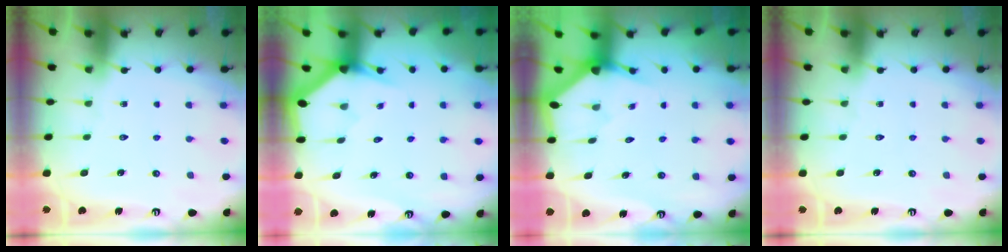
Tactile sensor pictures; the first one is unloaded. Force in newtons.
{"total": 3.1, "press": 3.1, "slide": 0.2}
{"total": 2.6, "press": 2.6, "slide": 0.1}
{"total": 0.0}